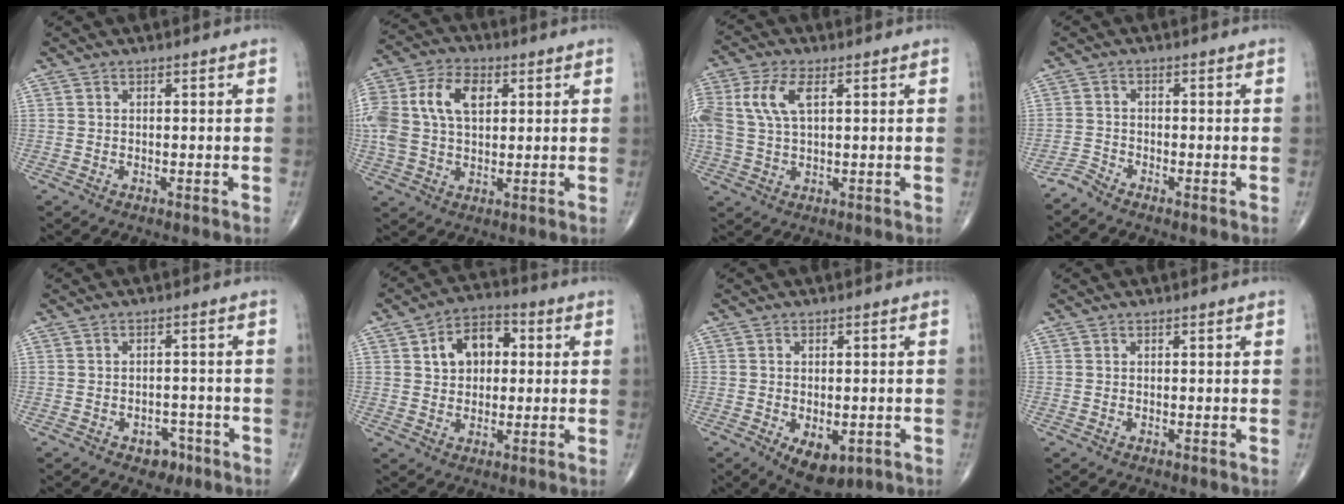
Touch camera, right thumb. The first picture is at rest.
{"total": 15.8, "force": [3.5, 10.1, 11.7], "torque": [-0.264, 0.014, 0.061]}
{"total": 9.1, "force": [2.6, 4.5, 7.5], "torque": [-0.188, 0.014, 0.053]}
{"total": 1.9, "force": [-1.9, 0.0, 0.3], "torque": [-0.006, -0.007, -0.045]}
{"total": 3.8, "force": [-2.2, 2.6, 1.7], "torque": [-0.002, 0.018, -0.026]}
{"total": 9.5, "force": [2.1, 6.5, 6.5], "torque": [-0.079, 0.014, 0.027]}
{"total": 7.2, "force": [-2.7, 4.0, 5.4], "torque": [-0.074, -0.003, -0.030]}
{"total": 0.0}